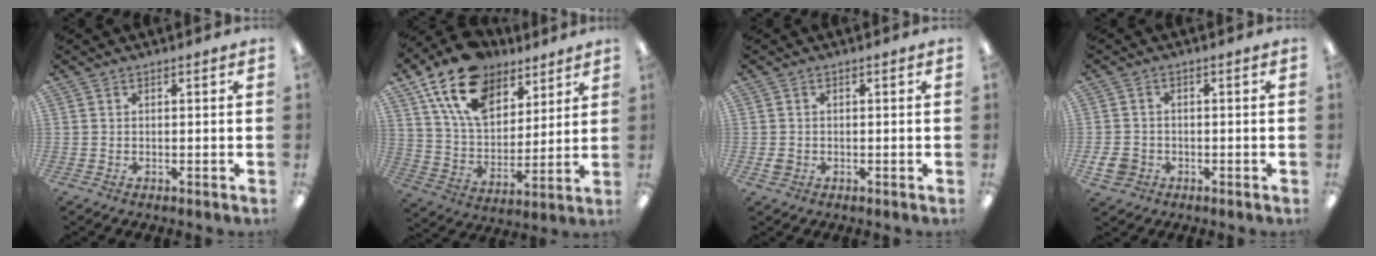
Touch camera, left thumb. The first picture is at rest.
{"total": 18.3, "force": [12.1, 10.6, 8.8], "torque": [-0.165, -0.053, 0.222]}
{"total": 1.5, "force": [-0.3, 1.3, 0.7], "torque": [-0.012, 0.004, -0.006]}
{"total": 3.9, "force": [-1.5, 3.3, 1.5], "torque": [-0.035, 0.004, -0.029]}